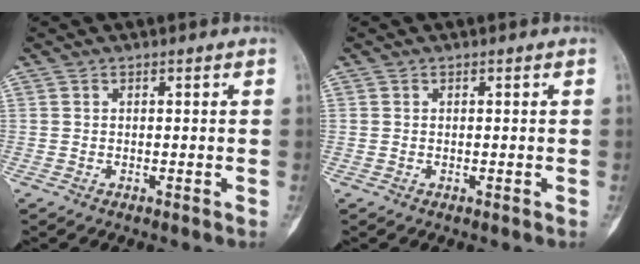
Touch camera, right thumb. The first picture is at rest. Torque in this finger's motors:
{"motor_torque": [-0.70, -0.56, -0.38, -0.20, 0.00]}